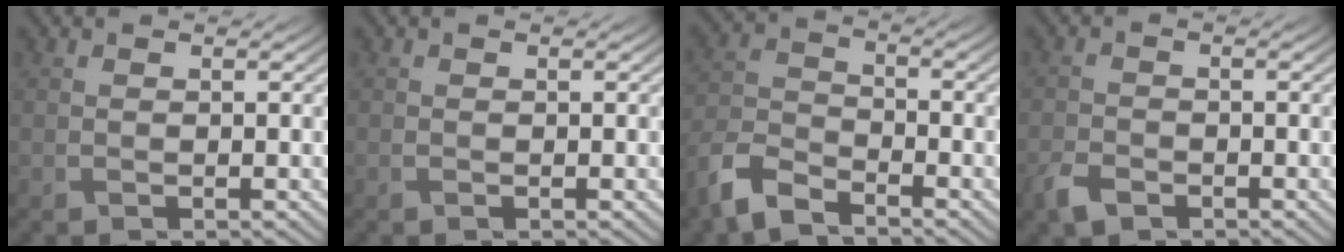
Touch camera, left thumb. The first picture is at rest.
{"total": 0.0}
{"total": 6.8, "force": [-5.3, 2.6, 3.4], "torque": [-0.080, -0.008, -0.124]}
{"total": 2.8, "force": [-1.9, 1.5, 1.4], "torque": [-0.034, -0.004, -0.047]}